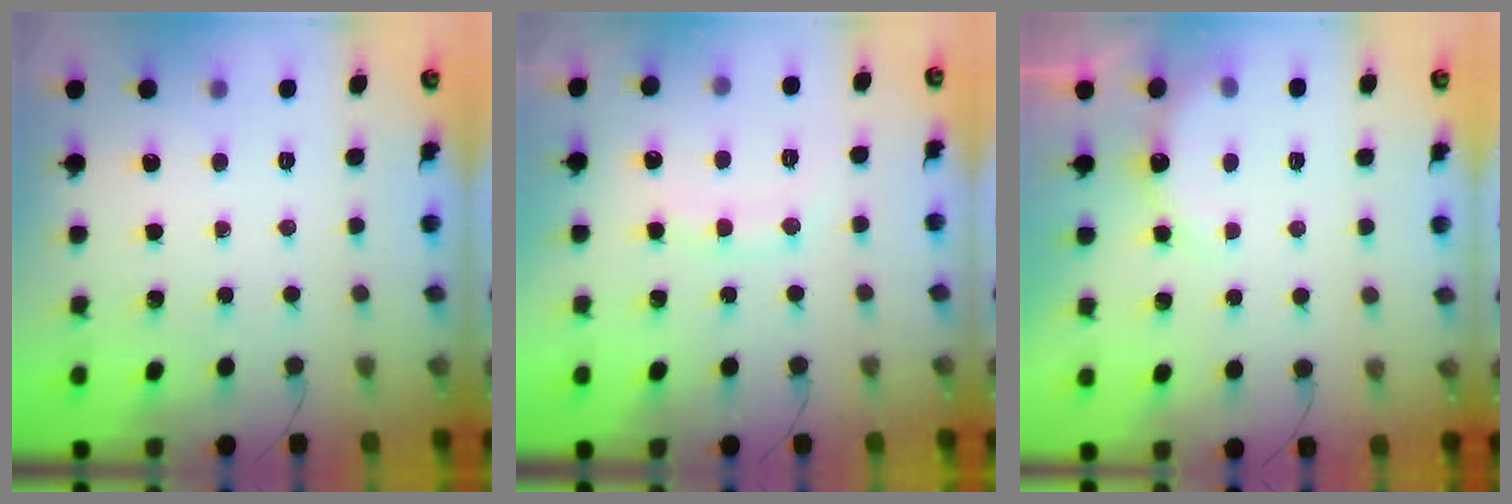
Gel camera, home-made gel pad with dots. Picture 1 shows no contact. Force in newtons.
{"total": 9.0, "press": 8.9, "slide": 1.2}
{"total": 7.5, "press": 7.4, "slide": 1.3}